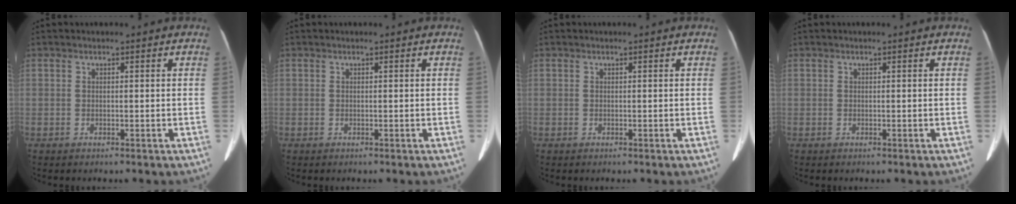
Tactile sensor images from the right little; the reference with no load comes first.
{"total": 0.0}
{"total": 0.0}
{"total": 0.0}